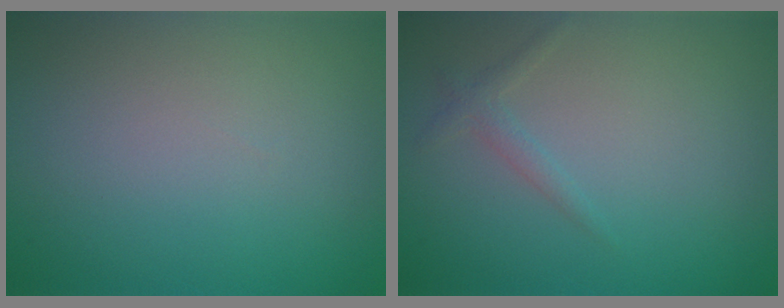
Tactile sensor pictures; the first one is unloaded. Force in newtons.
{"total": 1.0, "press": 1.0, "slide": 0.2}